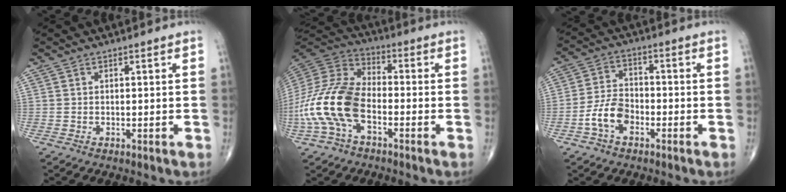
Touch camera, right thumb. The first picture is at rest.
{"total": 17.6, "force": [-5.1, 10.0, 13.6], "torque": [-0.291, 0.038, -0.101]}
{"total": 7.2, "force": [-3.1, 4.4, 4.7], "torque": [-0.084, 0.027, -0.065]}